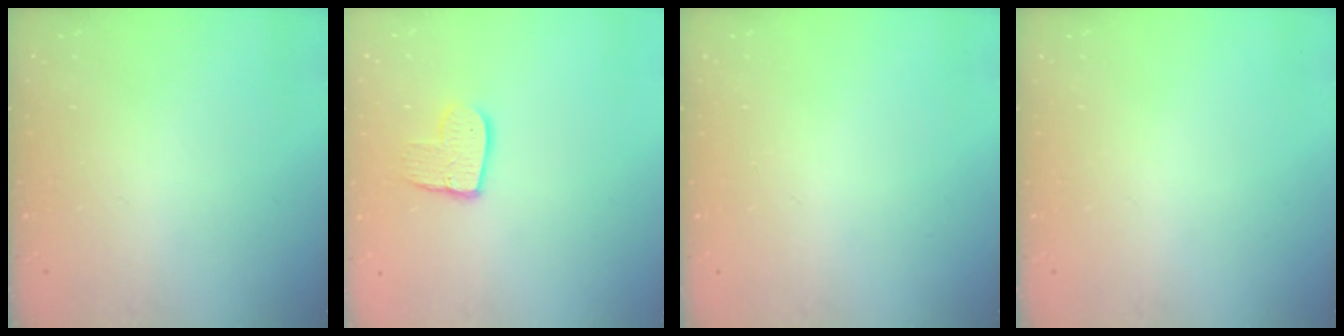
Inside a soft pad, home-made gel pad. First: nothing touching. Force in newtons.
{"total": 9.8, "press": 9.8, "slide": 0.7}
{"total": 0.0}
{"total": 0.0}